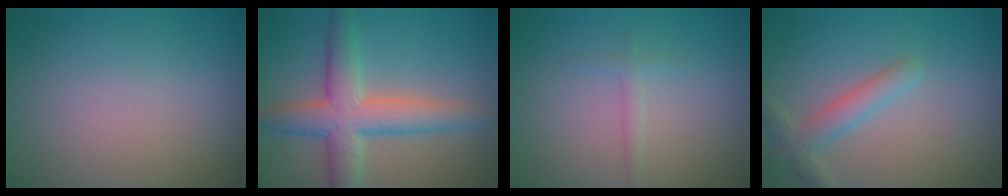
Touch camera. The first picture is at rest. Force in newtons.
{"total": 6.8, "press": 6.8, "slide": 0.1}
{"total": 0.9, "press": 0.9, "slide": 0.0}
{"total": 2.8, "press": 2.8, "slide": 0.2}